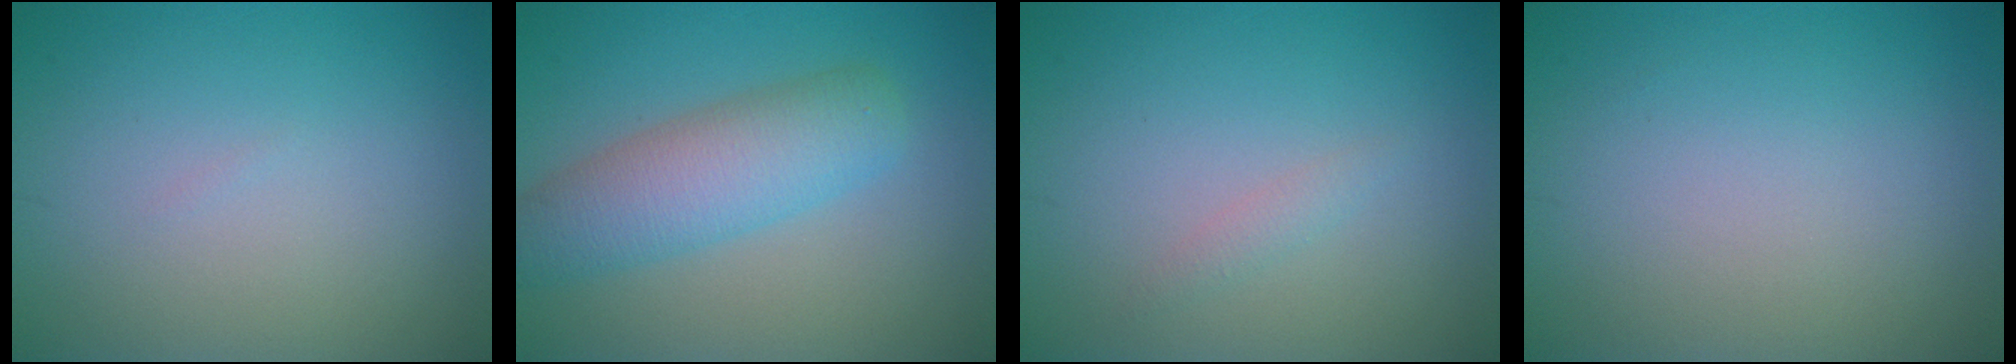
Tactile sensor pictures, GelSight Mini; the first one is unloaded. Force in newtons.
{"total": 5.6, "press": 5.6, "slide": 0.2}
{"total": 0.9, "press": 0.9, "slide": 0.1}
{"total": 0.0}